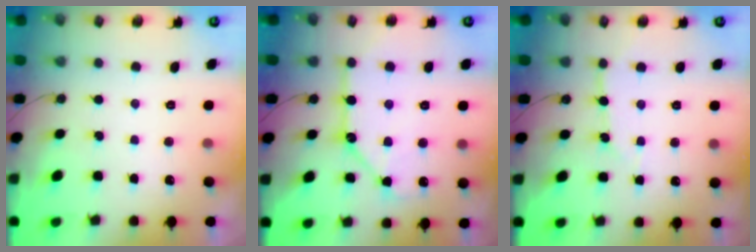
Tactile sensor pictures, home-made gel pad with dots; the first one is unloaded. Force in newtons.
{"total": 14.4, "press": 14.3, "slide": 1.3}
{"total": 4.7, "press": 4.7, "slide": 0.4}